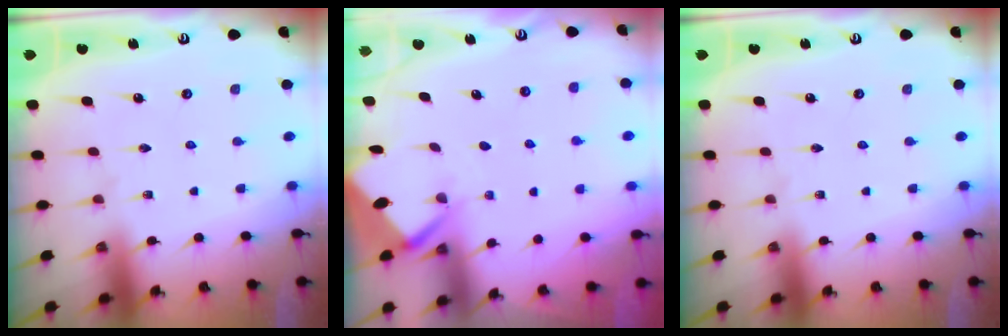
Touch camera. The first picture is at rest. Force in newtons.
{"total": 2.8, "press": 2.8, "slide": 0.4}
{"total": 0.0}